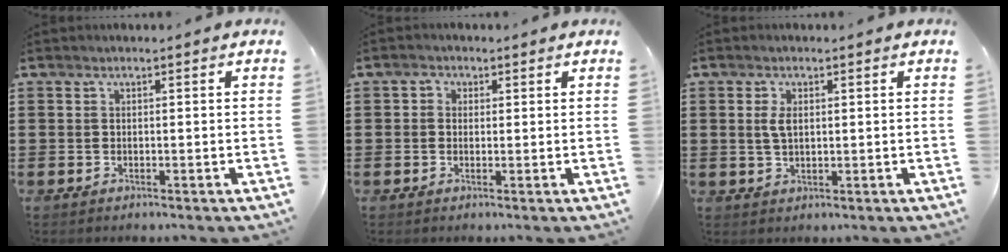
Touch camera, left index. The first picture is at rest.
{"total": 1.3, "force": [0.0, 1.3, 0.3], "torque": [-0.009, 0.008, -0.003]}
{"total": 2.8, "force": [0.6, 1.3, 2.4], "torque": [-0.051, 0.007, 0.010]}